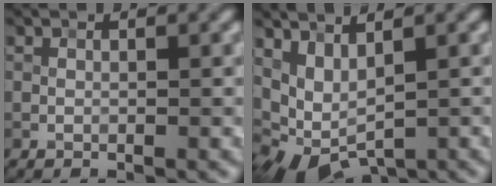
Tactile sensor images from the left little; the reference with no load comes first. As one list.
[{"total": 4.4, "force": [0.9, 2.5, 3.5], "torque": [-0.085, -0.017, 0.029]}]